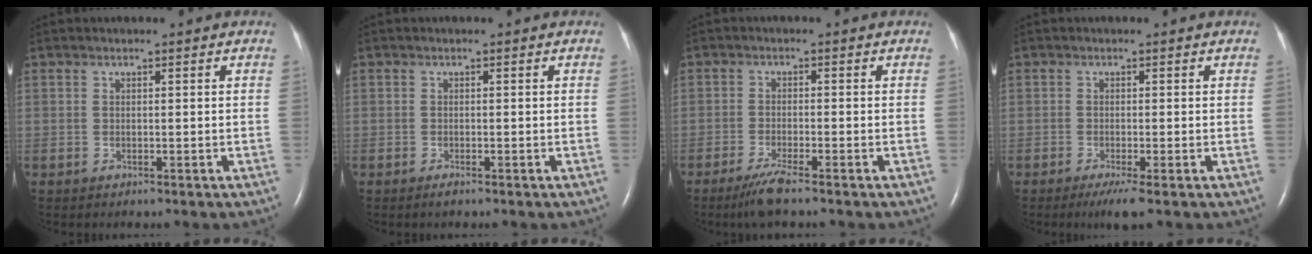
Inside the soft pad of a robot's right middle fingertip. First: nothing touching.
{"total": 0.7, "force": [-0.6, 0.0, 0.5], "torque": [-0.013, -0.002, -0.009]}
{"total": 3.8, "force": [-2.8, -0.1, 2.6], "torque": [-0.061, -0.012, -0.056]}
{"total": 2.9, "force": [-1.7, 0.0, 2.4], "torque": [-0.044, -0.011, -0.030]}